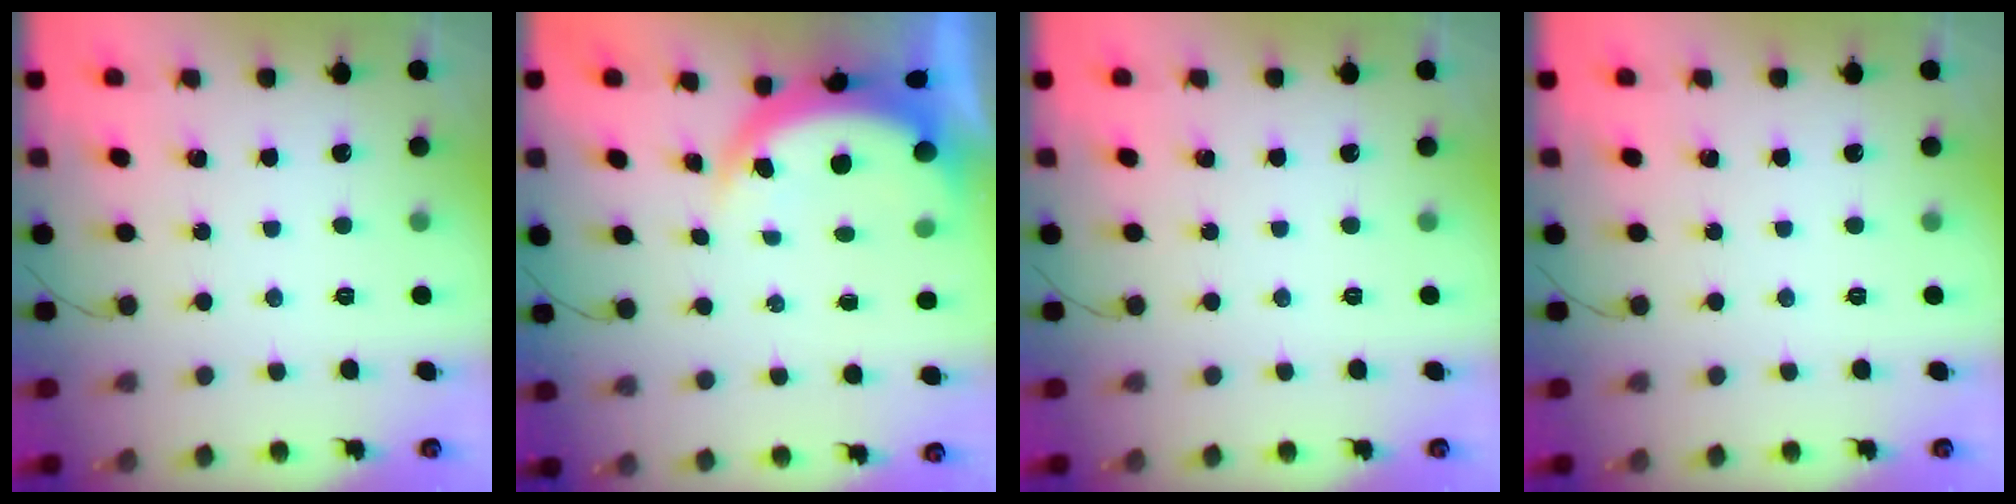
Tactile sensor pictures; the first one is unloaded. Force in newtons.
{"total": 6.6, "press": 6.6, "slide": 0.6}
{"total": 0.0}
{"total": 0.0}